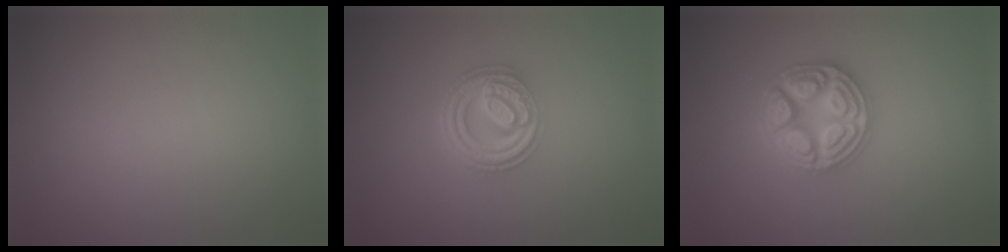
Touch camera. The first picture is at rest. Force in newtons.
{"total": 4.8, "press": 3.7, "slide": 3.0}
{"total": 4.9, "press": 4.8, "slide": 0.6}